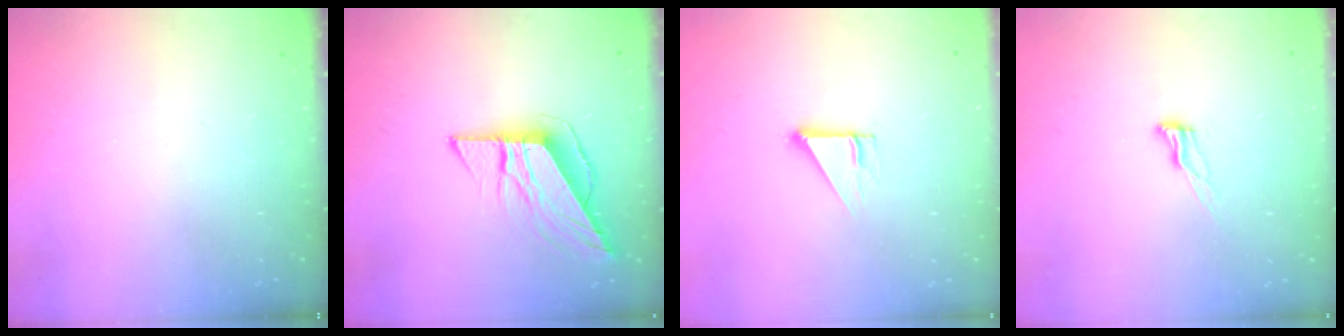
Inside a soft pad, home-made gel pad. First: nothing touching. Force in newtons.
{"total": 8.7, "press": 8.7, "slide": 0.3}
{"total": 2.7, "press": 2.7, "slide": 0.0}
{"total": 6.9, "press": 6.9, "slide": 0.9}